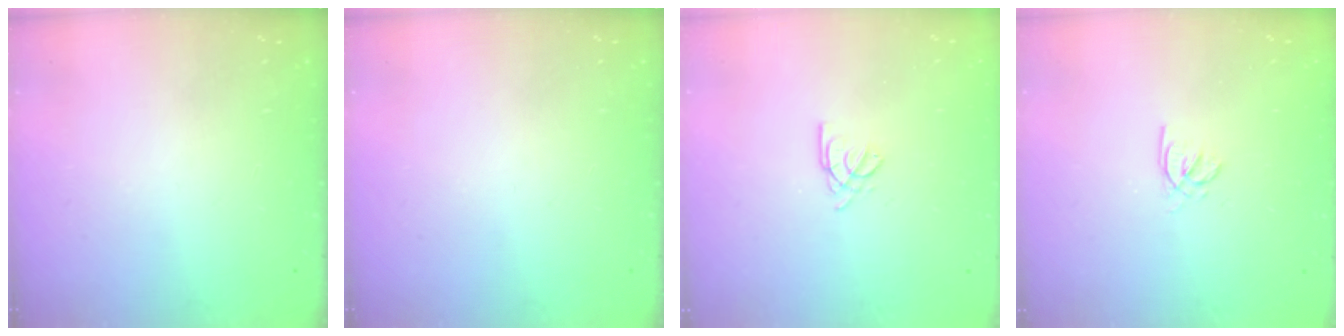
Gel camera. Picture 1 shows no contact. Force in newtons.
{"total": 0.0}
{"total": 2.0, "press": 2.0, "slide": 0.4}
{"total": 1.9, "press": 1.8, "slide": 0.4}